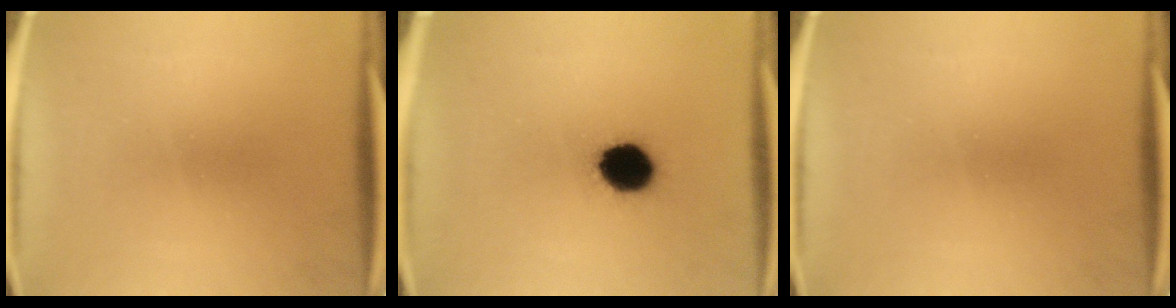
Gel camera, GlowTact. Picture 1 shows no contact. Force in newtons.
{"total": 11.0}
{"total": 0.0}